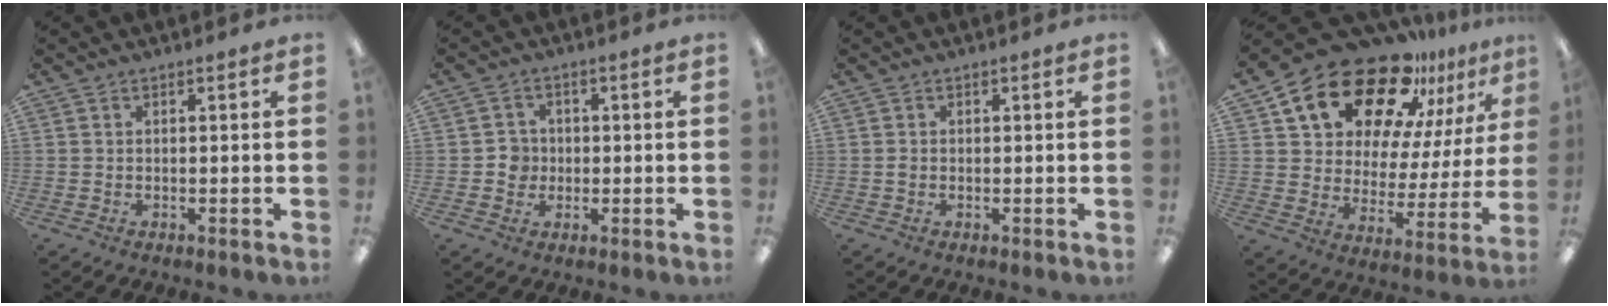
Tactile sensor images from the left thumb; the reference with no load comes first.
{"total": 3.9, "force": [-0.3, 3.8, 0.8], "torque": [-0.013, 0.006, -0.009]}
{"total": 0.7, "force": [-0.1, 0.6, 0.3], "torque": [-0.006, 0.004, -0.003]}
{"total": 22.6, "force": [16.6, 10.9, 10.7], "torque": [-0.188, -0.107, 0.294]}